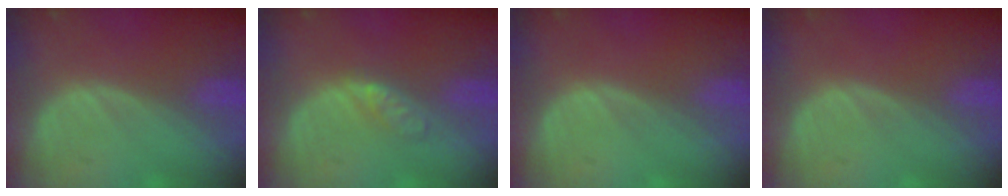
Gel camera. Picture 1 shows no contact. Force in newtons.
{"total": 2.7, "press": 2.7, "slide": 0.3}
{"total": 0.0}
{"total": 0.0}